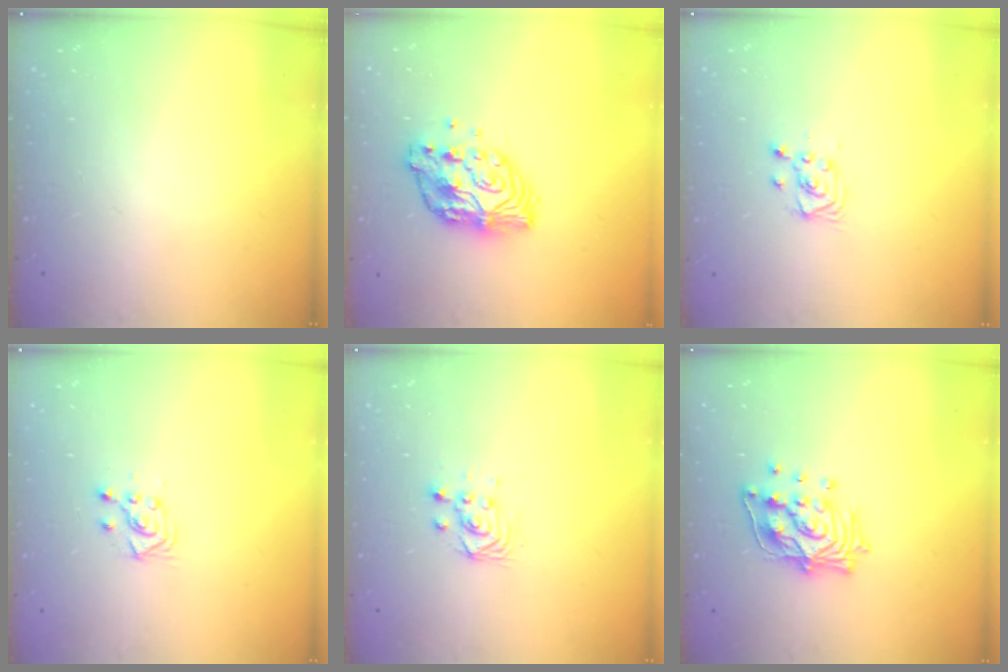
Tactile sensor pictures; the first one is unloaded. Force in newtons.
{"total": 11.0, "press": 10.9, "slide": 0.9}
{"total": 3.8, "press": 3.7, "slide": 0.4}
{"total": 3.7, "press": 3.6, "slide": 0.9}
{"total": 3.0, "press": 3.0, "slide": 0.1}
{"total": 12.7, "press": 12.6, "slide": 1.3}